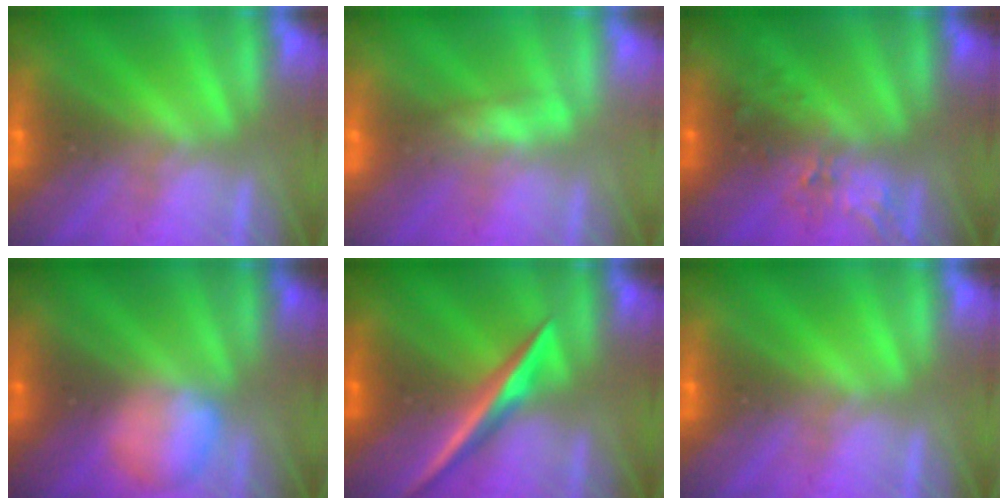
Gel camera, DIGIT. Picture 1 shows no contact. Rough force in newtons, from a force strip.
{"total": 2.4}
{"total": 2.6}
{"total": 2.4}
{"total": 2.1}
{"total": 0.0}